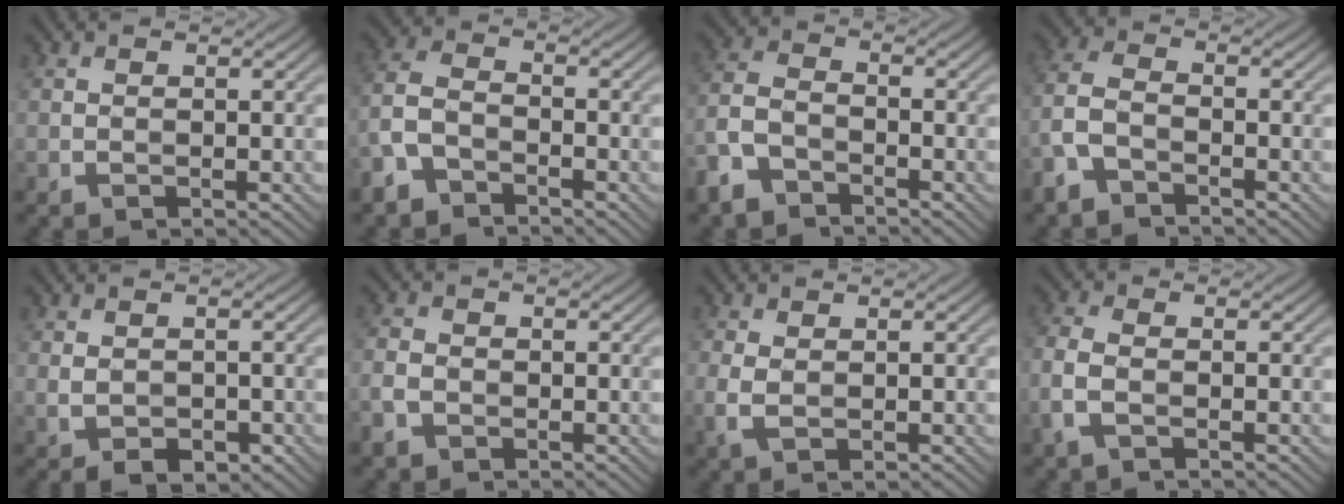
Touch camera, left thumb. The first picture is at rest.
{"total": 5.6, "force": [-3.9, 2.8, 2.8], "torque": [-0.067, 0.002, -0.095]}
{"total": 6.0, "force": [-4.3, 3.0, 2.9], "torque": [-0.069, -0.001, -0.102]}
{"total": 5.5, "force": [-3.5, 2.6, 3.3], "torque": [-0.082, 0.000, -0.089]}
{"total": 3.4, "force": [-1.1, 2.2, 2.4], "torque": [-0.047, -0.013, -0.013]}
{"total": 3.3, "force": [-1.5, 2.5, 1.6], "torque": [-0.049, -0.005, -0.039]}
{"total": 2.9, "force": [-0.2, 1.7, 2.4], "torque": [-0.067, -0.003, -0.005]}
{"total": 4.0, "force": [-1.3, 2.1, 3.1], "torque": [-0.090, 0.002, -0.036]}